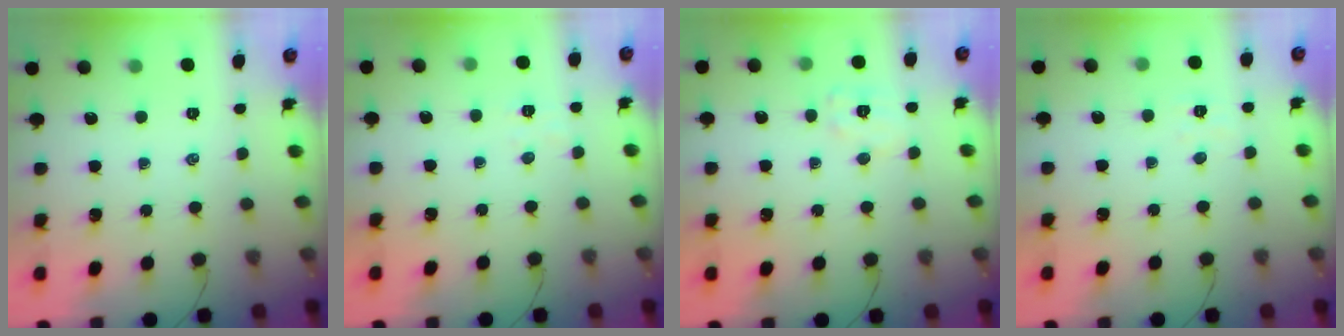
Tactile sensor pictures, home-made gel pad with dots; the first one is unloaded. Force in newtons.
{"total": 3.7, "press": 3.5, "slide": 1.1}
{"total": 7.5, "press": 7.4, "slide": 1.2}
{"total": 2.5, "press": 2.4, "slide": 0.7}